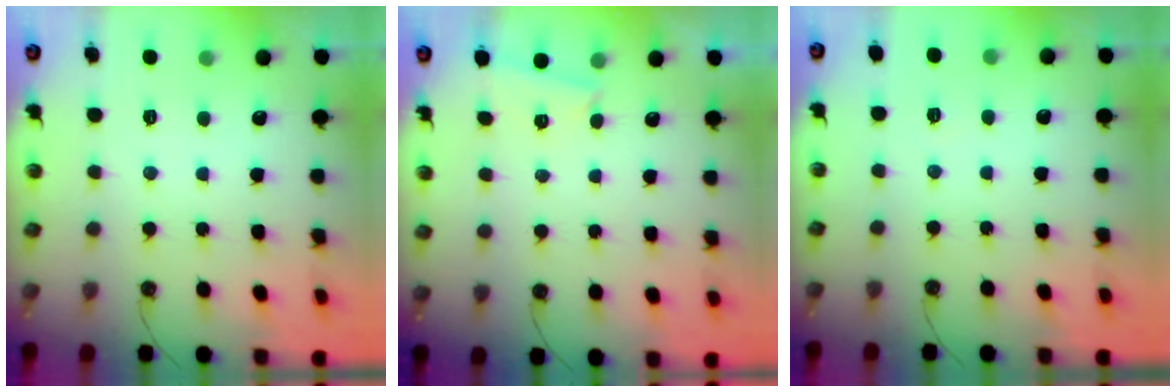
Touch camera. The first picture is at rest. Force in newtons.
{"total": 2.3, "press": 2.2, "slide": 0.9}
{"total": 3.4, "press": 2.7, "slide": 2.1}